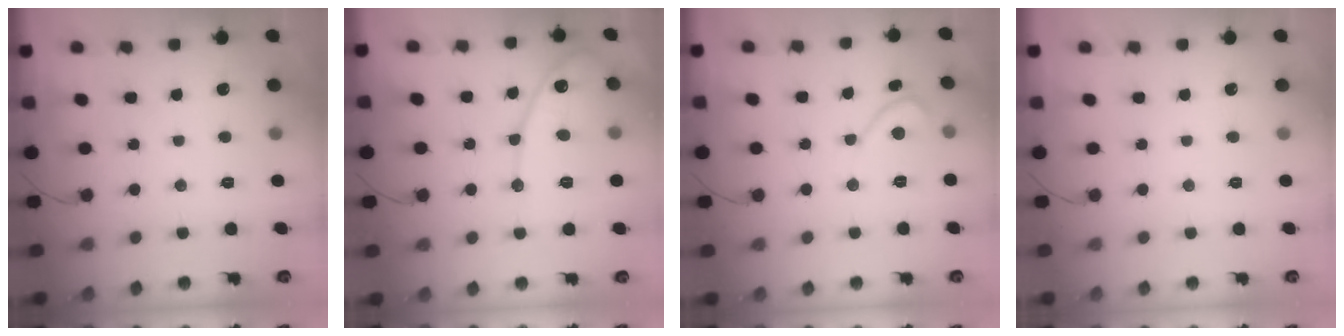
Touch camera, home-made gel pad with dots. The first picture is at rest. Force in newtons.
{"total": 13.4, "press": 13.3, "slide": 1.1}
{"total": 2.7, "press": 2.7, "slide": 0.2}
{"total": 0.0}